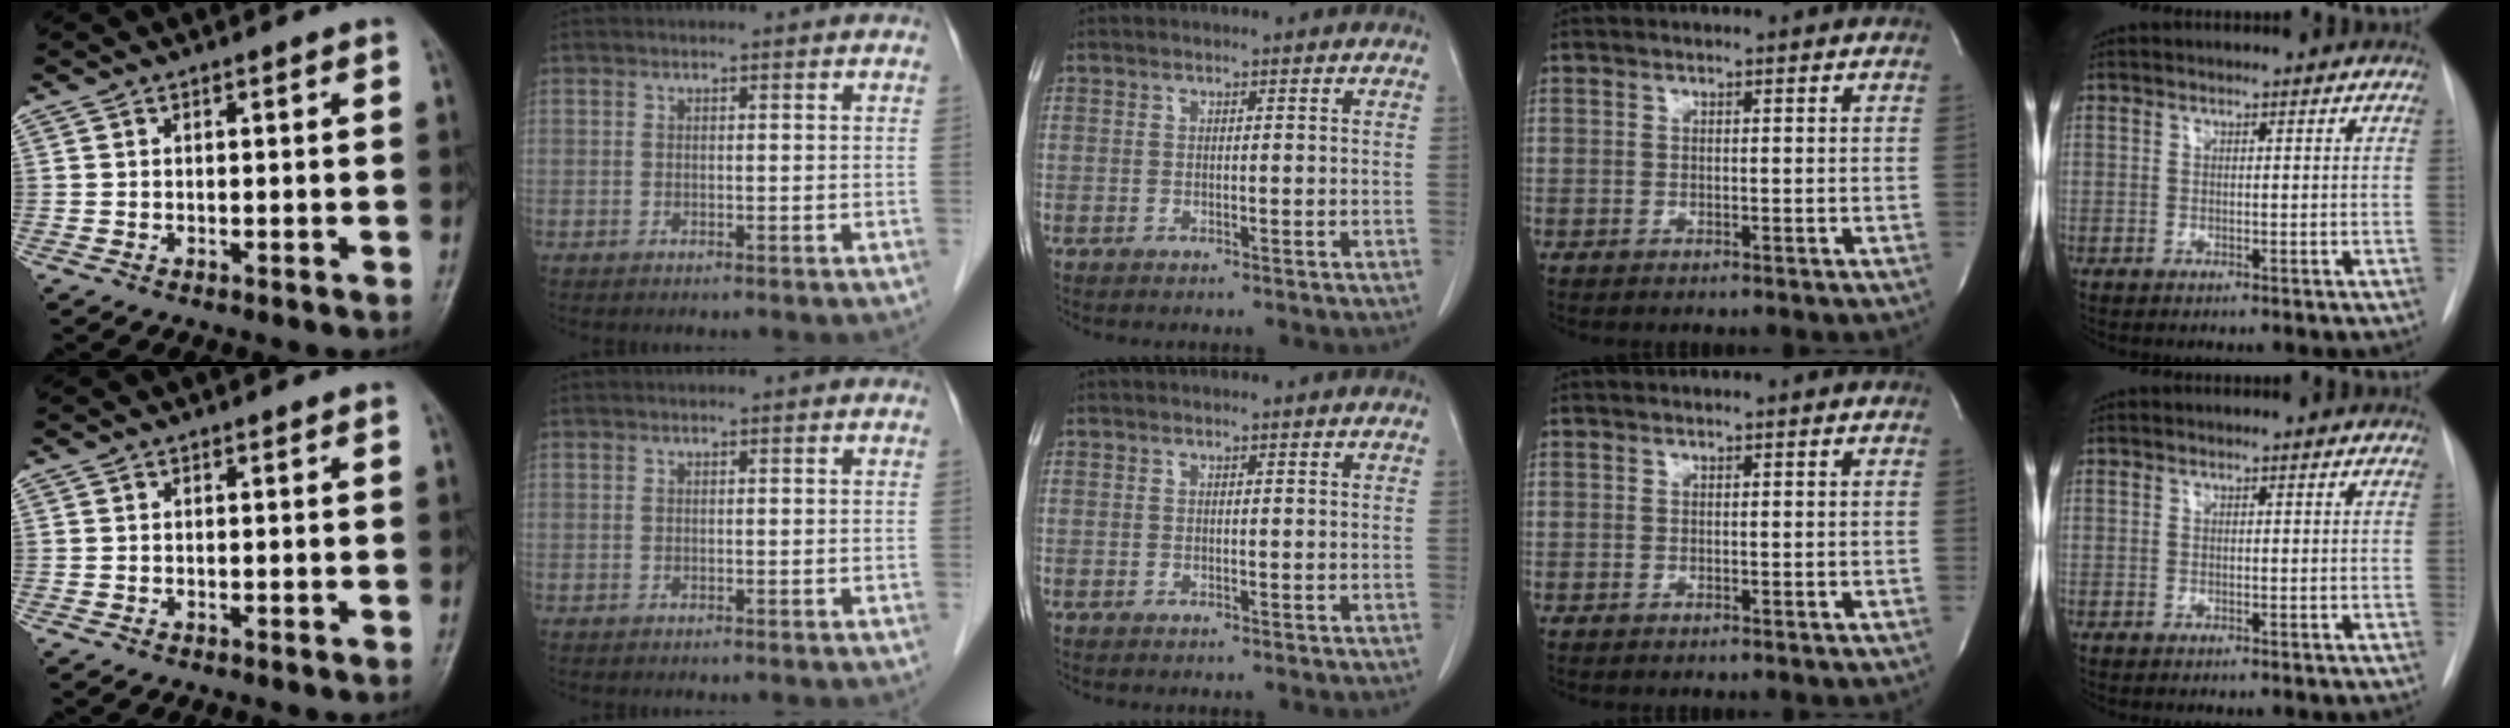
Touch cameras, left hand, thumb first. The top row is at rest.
{}